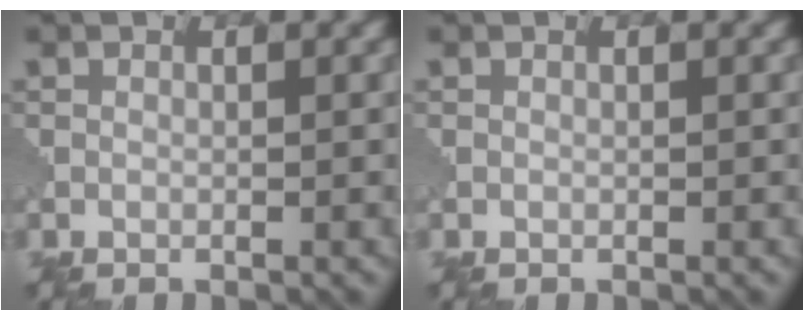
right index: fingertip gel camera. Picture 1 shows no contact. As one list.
[{"total": 0.0}]